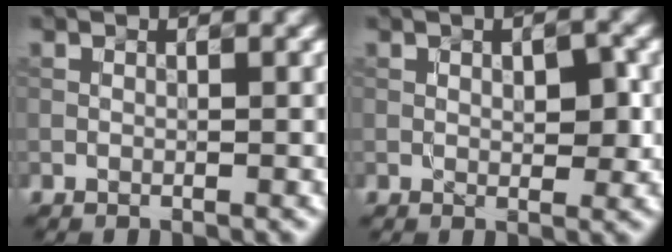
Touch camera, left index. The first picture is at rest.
{"total": 2.6, "force": [0.3, 1.2, 2.3], "torque": [-0.034, 0.000, 0.007]}